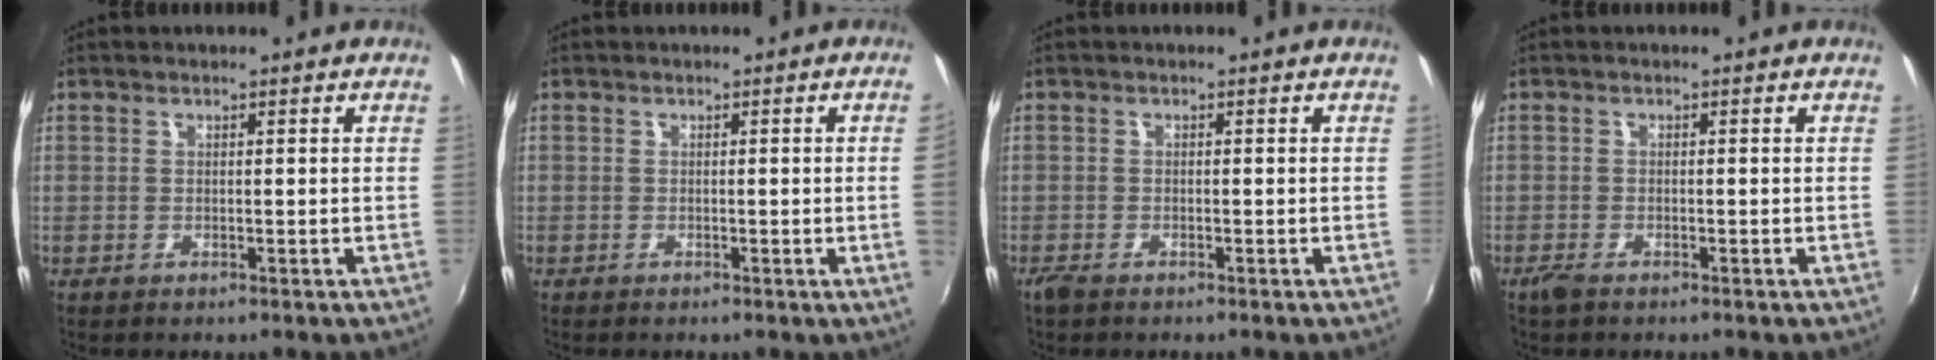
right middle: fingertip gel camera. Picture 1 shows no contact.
{"total": 2.1, "force": [0.0, -1.3, 1.6], "torque": [-0.016, -0.015, 0.003]}
{"total": 1.6, "force": [-1.3, 0.6, 0.7], "torque": [-0.017, -0.005, -0.027]}
{"total": 2.0, "force": [-1.6, 0.7, 1.0], "torque": [-0.025, -0.006, -0.032]}